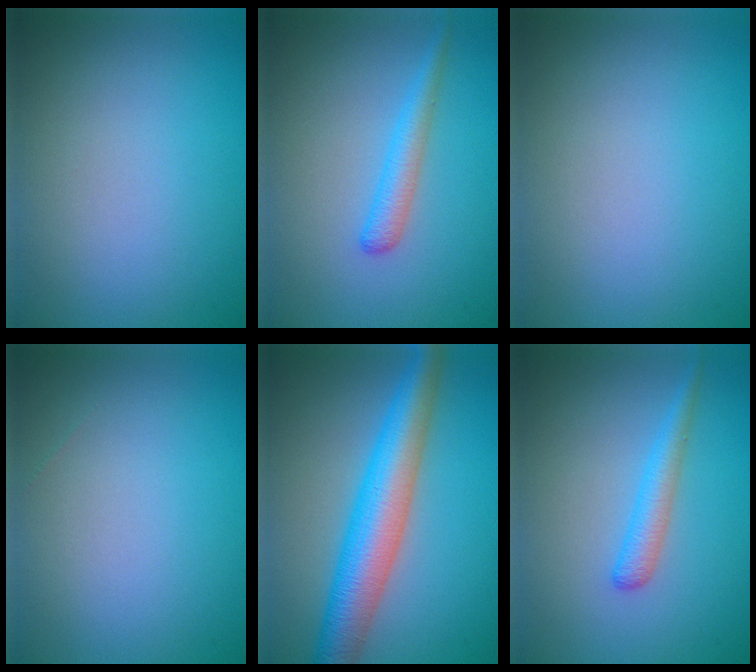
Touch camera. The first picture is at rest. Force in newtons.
{"total": 2.2, "press": 2.2, "slide": 0.1}
{"total": 0.0}
{"total": 0.0}
{"total": 7.5, "press": 7.5, "slide": 0.1}
{"total": 2.2, "press": 2.2, "slide": 0.1}